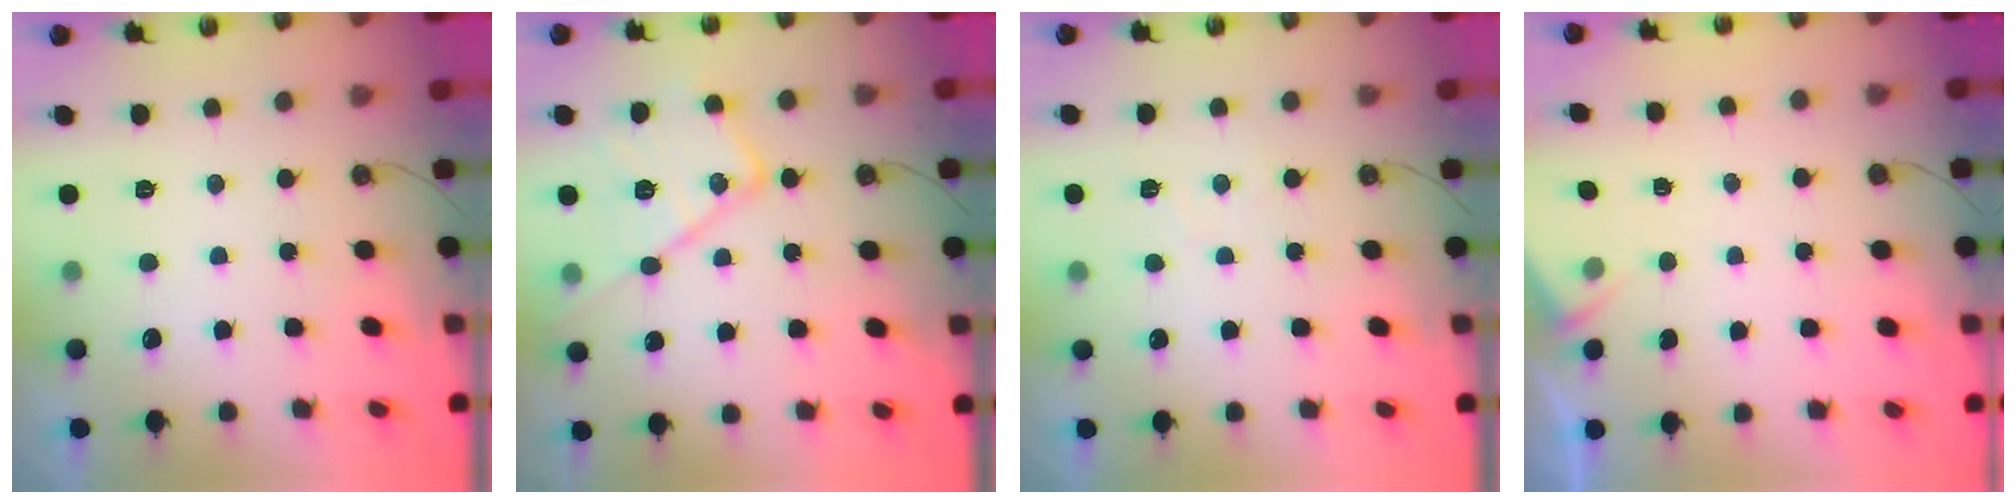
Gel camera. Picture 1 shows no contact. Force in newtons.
{"total": 16.9, "press": 16.9, "slide": 1.4}
{"total": 3.7, "press": 3.7, "slide": 0.6}
{"total": 2.1, "press": 2.1, "slide": 0.4}